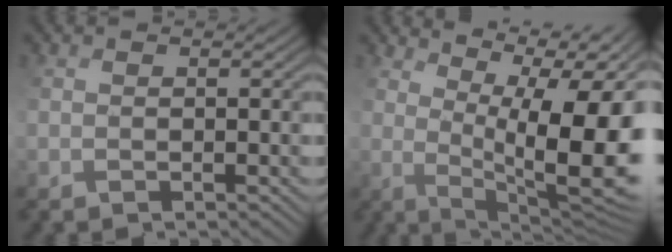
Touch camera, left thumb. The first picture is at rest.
{"total": 14.8, "force": [4.4, 5.4, 13.0], "torque": [-0.189, 0.016, 0.082]}